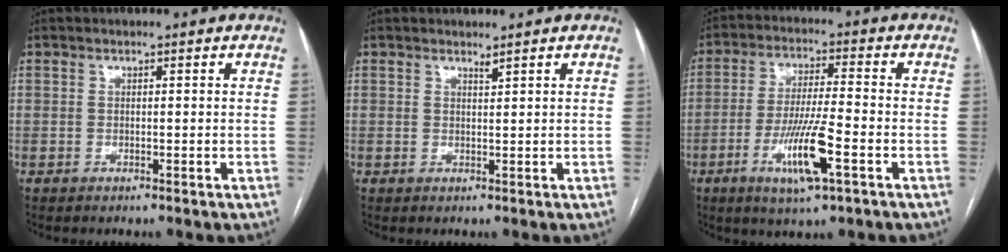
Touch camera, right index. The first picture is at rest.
{"total": 0.7, "force": [0.7, -0.2, 0.2], "torque": [-0.012, -0.008, 0.014]}
{"total": 10.6, "force": [-4.1, 0.8, 9.7], "torque": [-0.185, -0.014, -0.074]}